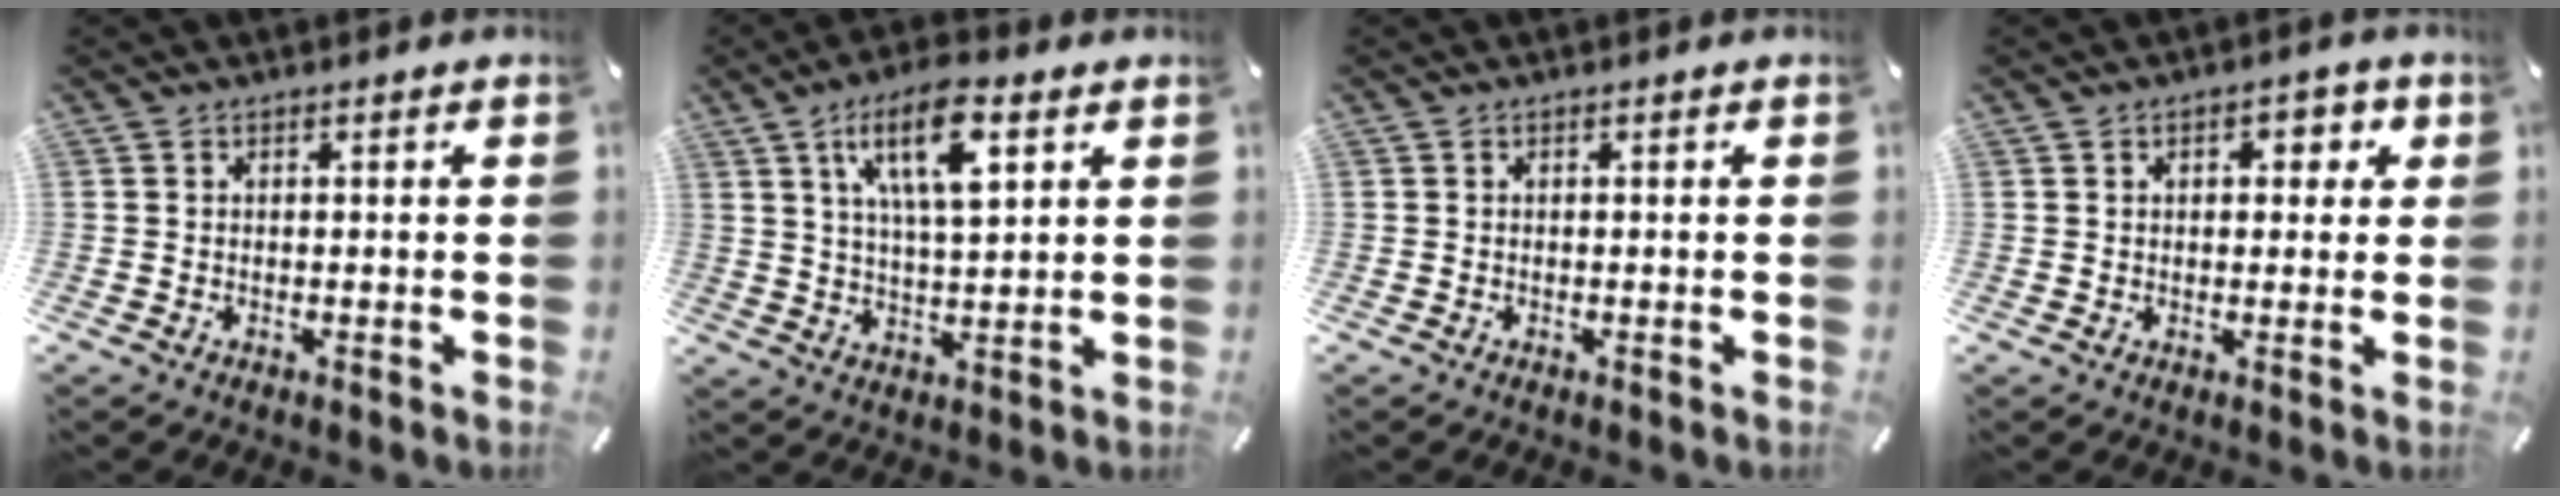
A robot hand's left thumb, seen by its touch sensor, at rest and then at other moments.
{"total": 12.2, "force": [5.8, 4.3, 9.8], "torque": [-0.177, -0.002, 0.100]}
{"total": 0.0}
{"total": 4.3, "force": [1.0, 2.6, 3.2], "torque": [-0.037, -0.002, 0.006]}